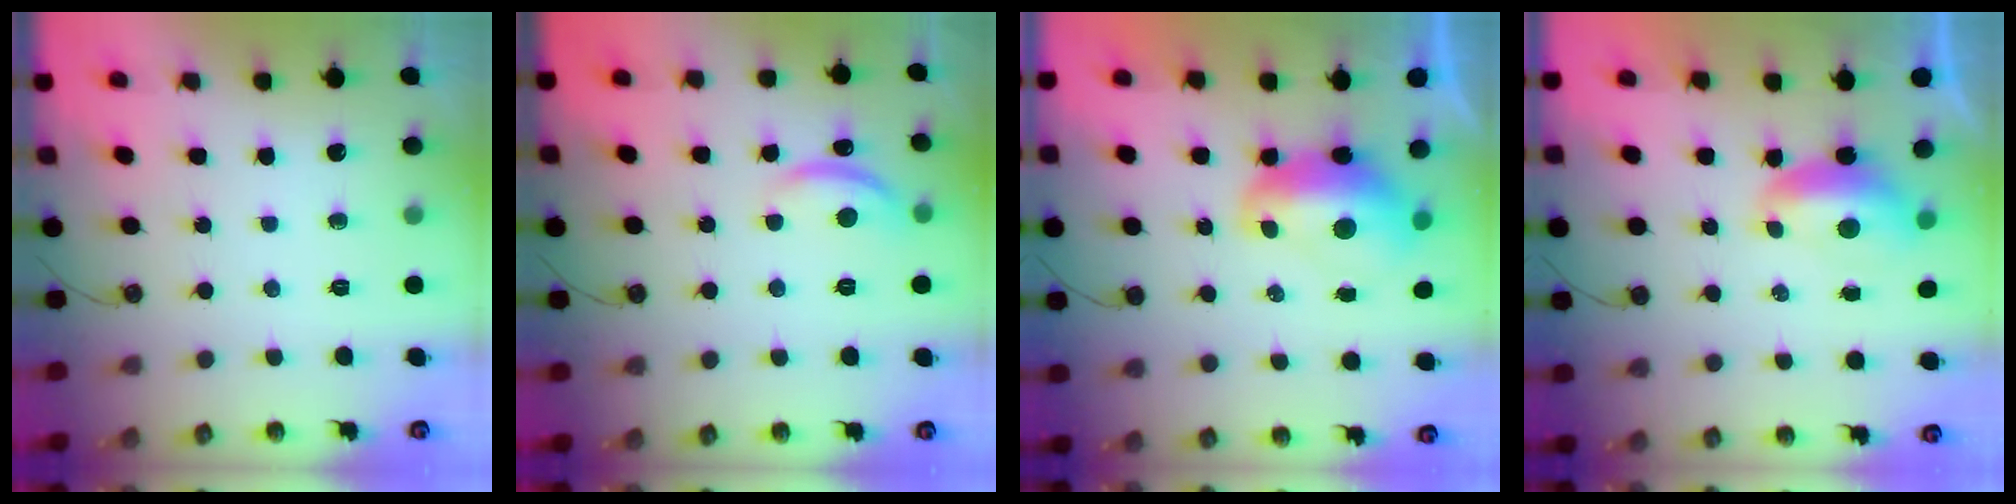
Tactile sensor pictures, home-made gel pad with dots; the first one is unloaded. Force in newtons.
{"total": 4.8, "press": 4.7, "slide": 0.4}
{"total": 2.2, "press": 2.1, "slide": 0.6}
{"total": 1.0, "press": 0.8, "slide": 0.6}